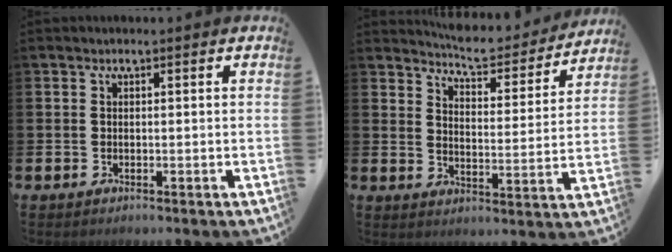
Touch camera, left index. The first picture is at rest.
{"total": 6.7, "force": [6.5, 1.2, 1.2], "torque": [-0.041, -0.048, 0.110]}